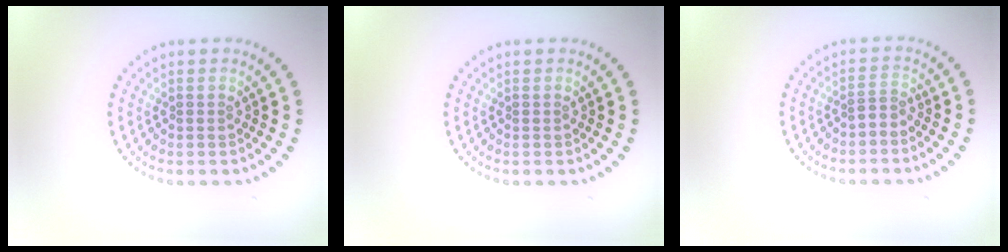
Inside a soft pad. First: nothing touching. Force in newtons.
{"total": 0.0}
{"total": 1.2, "press": 0.5, "slide": 1.0}